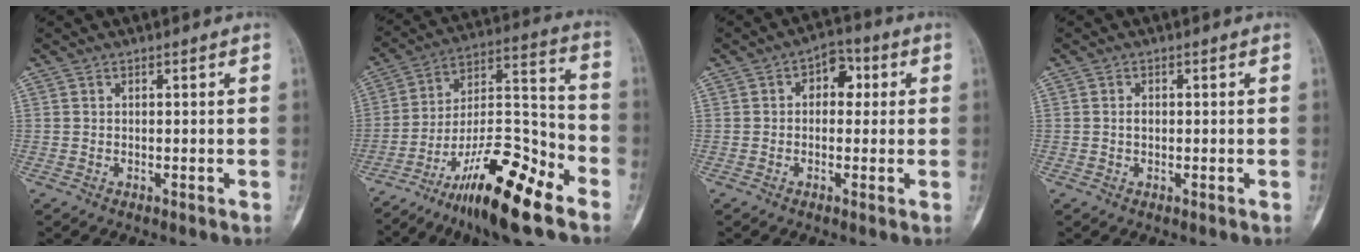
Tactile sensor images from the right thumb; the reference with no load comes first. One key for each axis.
{"total": 20.4, "fx": -13.0, "fy": 5.0, "fz": 14.9, "tx": -0.262, "ty": 0.084, "tz": -0.221}
{"total": 5.9, "fx": 1.1, "fy": 4.1, "fz": 4.2, "tx": -0.023, "ty": 0.011, "tz": 0.007}
{"total": 1.1, "fx": 0.0, "fy": 0.7, "fz": 0.8, "tx": -0.010, "ty": 0.002, "tz": 0.001}